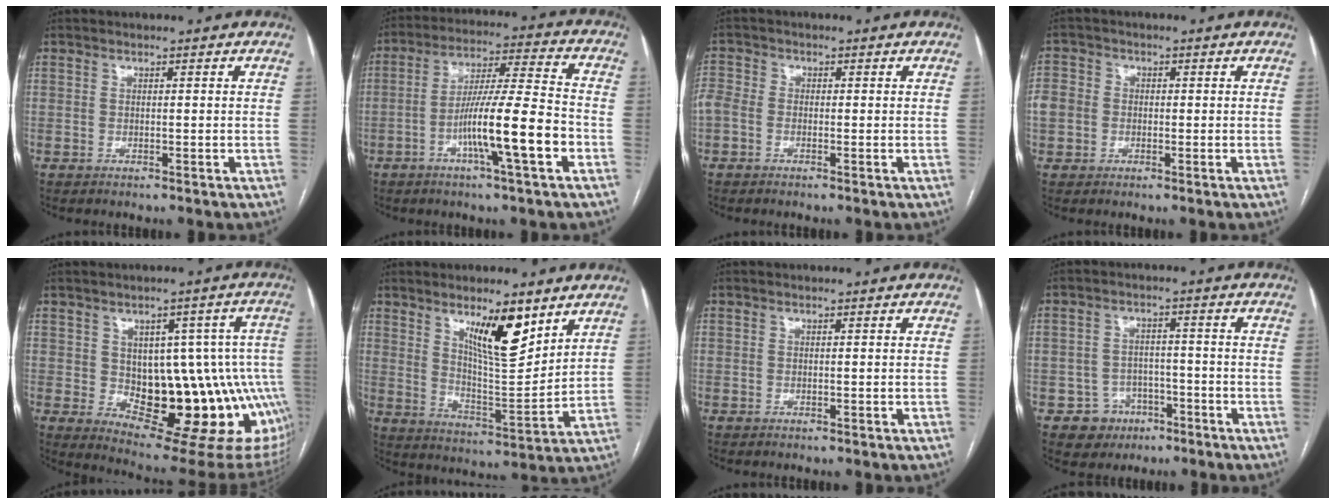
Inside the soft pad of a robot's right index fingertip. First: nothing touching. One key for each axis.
{"total": 13.3, "fx": -4.7, "fy": 0.2, "fz": 12.4, "tx": -0.215, "ty": 0.002, "tz": -0.083}
{"total": 4.0, "fx": -0.8, "fy": 3.2, "fz": 2.3, "tx": -0.066, "ty": 0.016, "tz": -0.019}
{"total": 5.3, "fx": -0.4, "fy": 4.9, "fz": 2.1, "tx": -0.053, "ty": 0.019, "tz": -0.009}
{"total": 18.8, "fx": -1.6, "fy": 7.2, "fz": 17.3, "tx": -0.151, "ty": 0.023, "tz": 0.005}
{"total": 10.9, "fx": 6.6, "fy": 2.4, "fz": 8.4, "tx": -0.144, "ty": -0.009, "tz": 0.118}
{"total": 0.0}
{"total": 5.6, "fx": -2.9, "fy": 4.8, "fz": 0.5, "tx": 0.001, "ty": 0.014, "tz": -0.036}